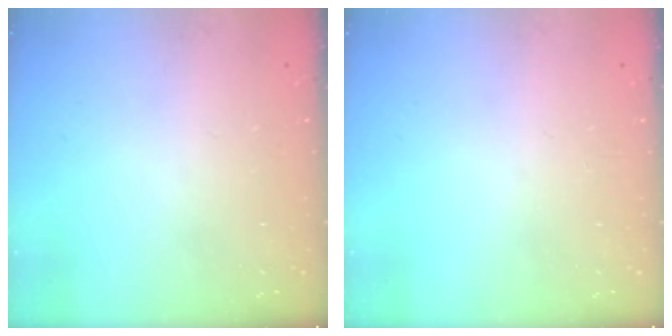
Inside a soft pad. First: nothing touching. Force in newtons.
{"total": 0.0}